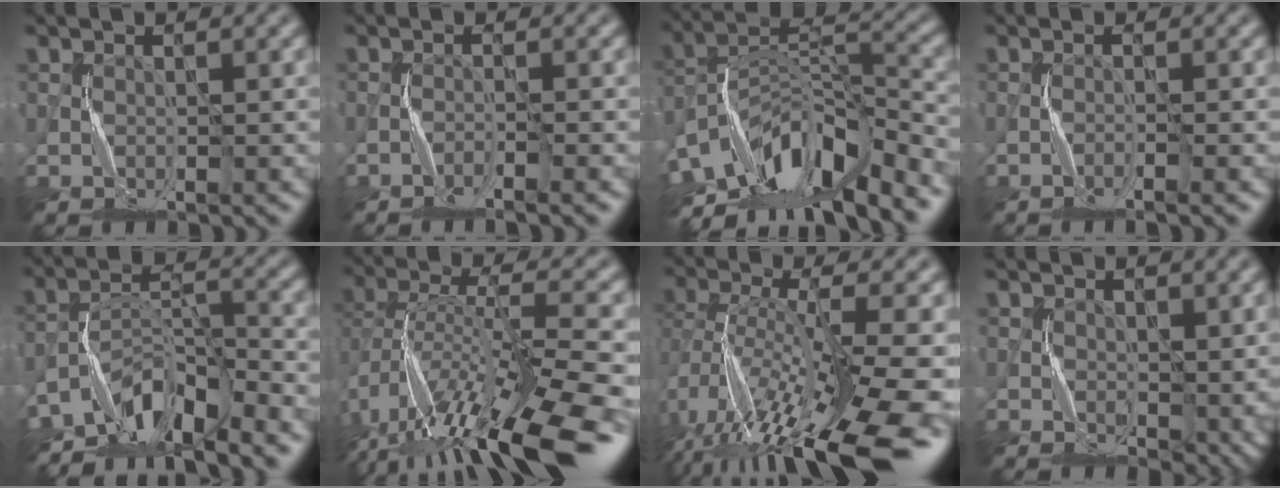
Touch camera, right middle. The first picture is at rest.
{"total": 1.3, "force": [-1.1, -0.1, 0.6], "torque": [-0.007, 0.002, -0.028]}
{"total": 12.0, "force": [-8.2, 4.5, 7.5], "torque": [-0.132, 0.014, -0.146]}
{"total": 1.0, "force": [-0.8, -0.1, 0.5], "torque": [-0.005, 0.002, -0.020]}
{"total": 7.7, "force": [-6.3, 2.2, 3.8], "torque": [-0.049, -0.004, -0.124]}
{"total": 13.3, "force": [-7.1, 4.2, 10.4], "torque": [-0.190, 0.008, -0.111]}
{"total": 13.6, "force": [-5.8, 4.5, 11.4], "torque": [-0.219, -0.007, -0.084]}
{"total": 3.2, "force": [0.6, 2.1, 2.3], "torque": [-0.033, -0.008, 0.015]}